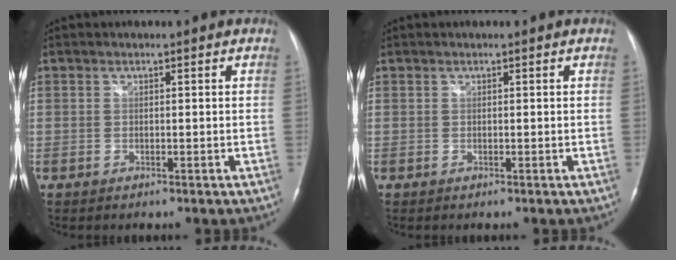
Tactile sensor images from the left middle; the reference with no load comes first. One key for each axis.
{"total": 0.0}